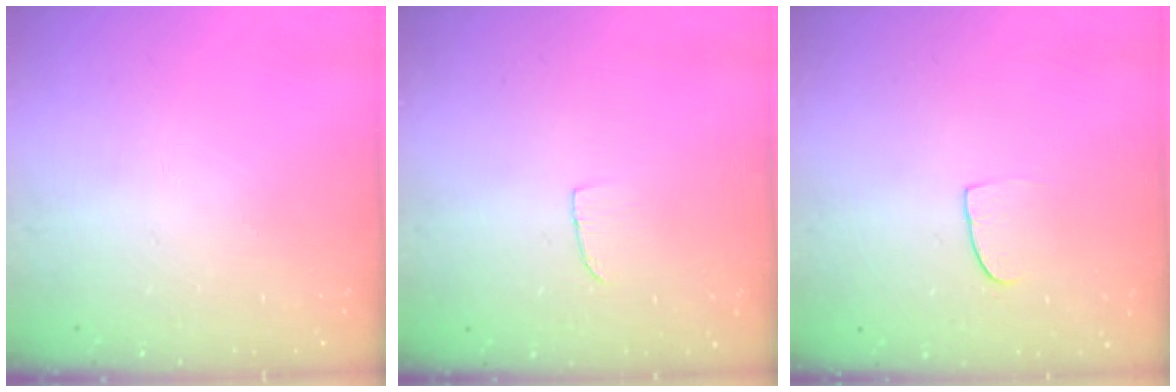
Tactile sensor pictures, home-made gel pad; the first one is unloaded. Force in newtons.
{"total": 4.2, "press": 4.2, "slide": 0.4}
{"total": 4.8, "press": 4.8, "slide": 0.4}